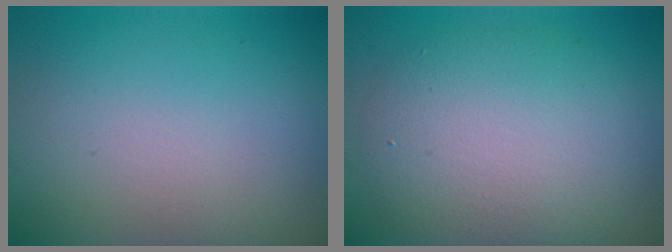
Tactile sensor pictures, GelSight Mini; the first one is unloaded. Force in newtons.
{"total": 7.1, "press": 7.0, "slide": 0.7}